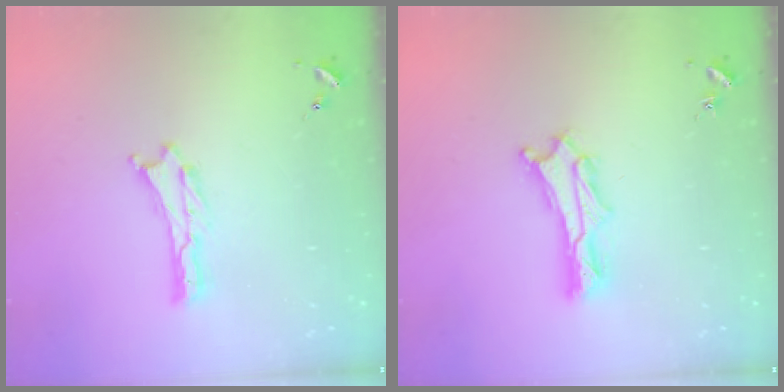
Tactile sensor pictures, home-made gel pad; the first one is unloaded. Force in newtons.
{"total": 2.7, "press": 2.7, "slide": 0.4}